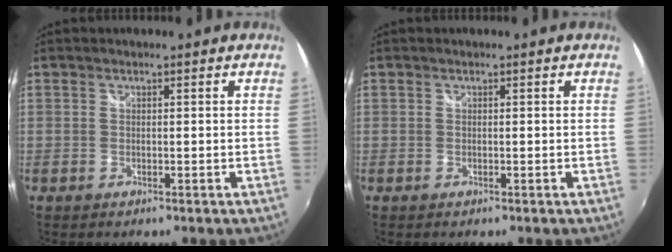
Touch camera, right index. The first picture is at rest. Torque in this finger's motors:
{"motor_torque": [0.32, 0.32, 0.00, 0.00]}